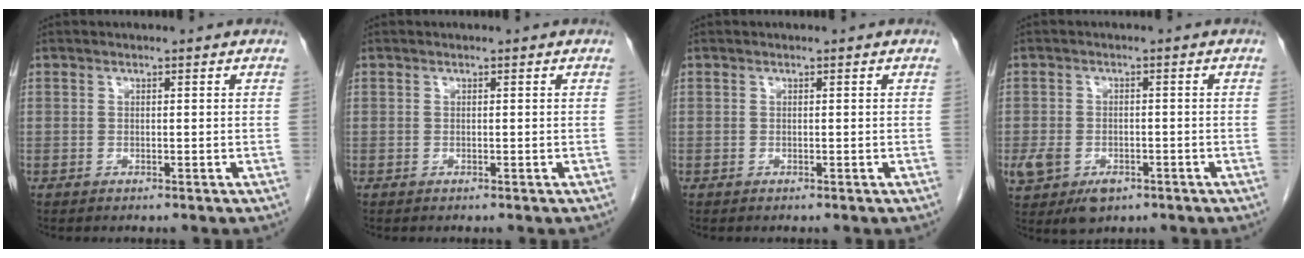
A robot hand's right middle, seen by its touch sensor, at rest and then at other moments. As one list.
[{"total": 0.0}, {"total": 0.0}, {"total": 7.9, "force": [-3.6, 5.6, 4.2], "torque": [-0.101, -0.001, -0.049]}]